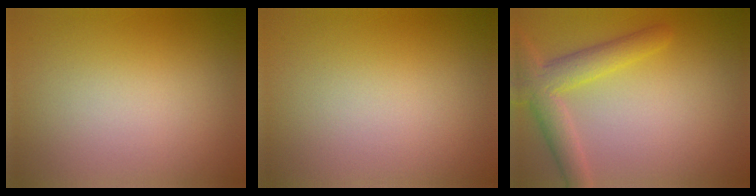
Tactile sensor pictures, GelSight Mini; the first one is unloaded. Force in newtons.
{"total": 0.0}
{"total": 4.4, "press": 4.4, "slide": 0.2}